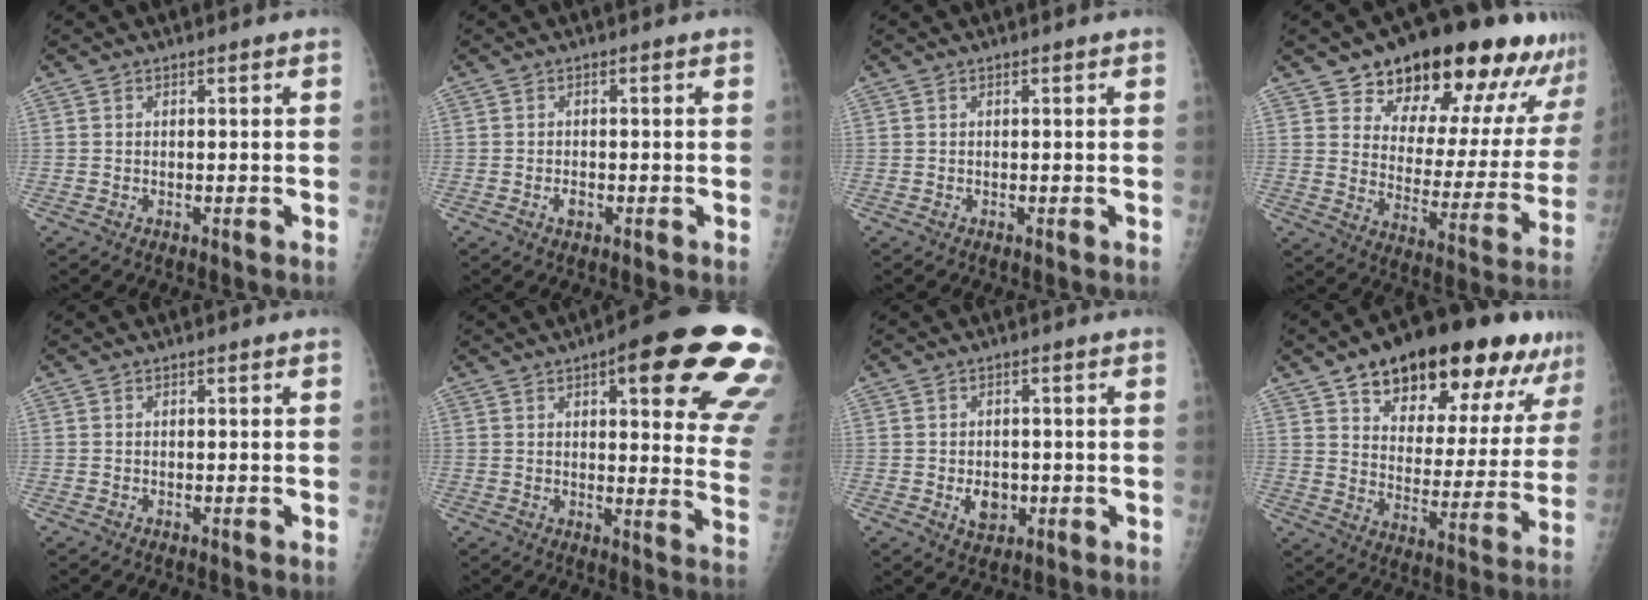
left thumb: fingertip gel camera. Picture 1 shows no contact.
{"total": 1.4, "force": [-0.6, 0.9, 0.9], "torque": [-0.014, 0.001, -0.011]}
{"total": 0.0}
{"total": 23.9, "force": [17.2, 10.3, 13.1], "torque": [-0.140, -0.078, 0.237]}
{"total": 0.0}
{"total": 23.2, "force": [11.3, 6.6, 19.1], "torque": [-0.183, -0.030, 0.132]}
{"total": 4.4, "force": [-0.9, 3.3, 2.7], "torque": [-0.023, 0.001, -0.006]}
{"total": 25.3, "force": [15.9, 10.8, 16.4], "torque": [-0.196, -0.032, 0.236]}